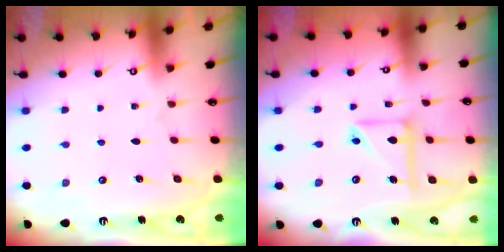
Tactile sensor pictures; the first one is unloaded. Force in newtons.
{"total": 10.6, "press": 10.4, "slide": 1.7}